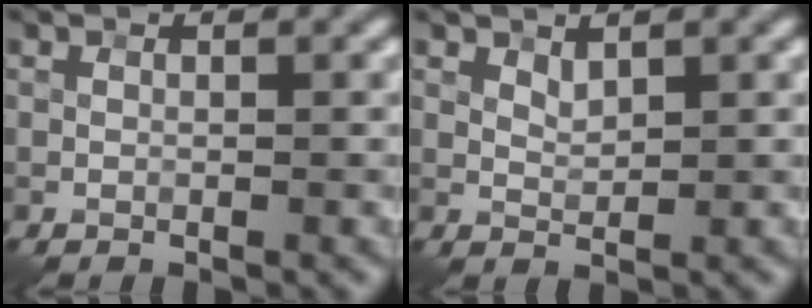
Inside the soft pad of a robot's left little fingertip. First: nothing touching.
{"total": 0.9, "force": [0.8, 0.1, 0.5], "torque": [-0.017, -0.004, 0.022]}